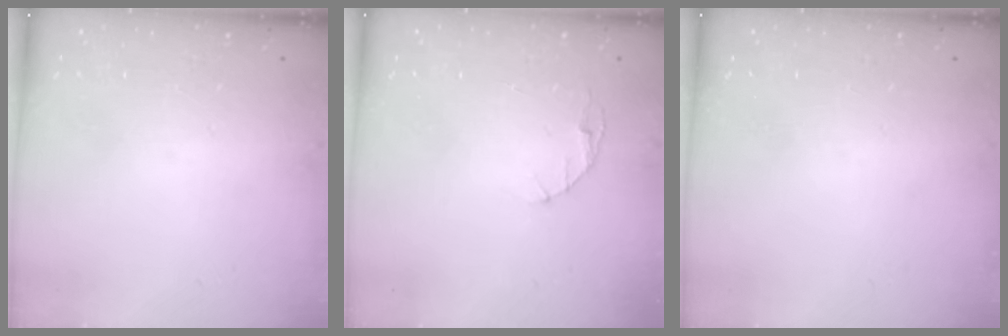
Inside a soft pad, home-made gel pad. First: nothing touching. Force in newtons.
{"total": 2.9, "press": 2.9, "slide": 0.4}
{"total": 0.0}